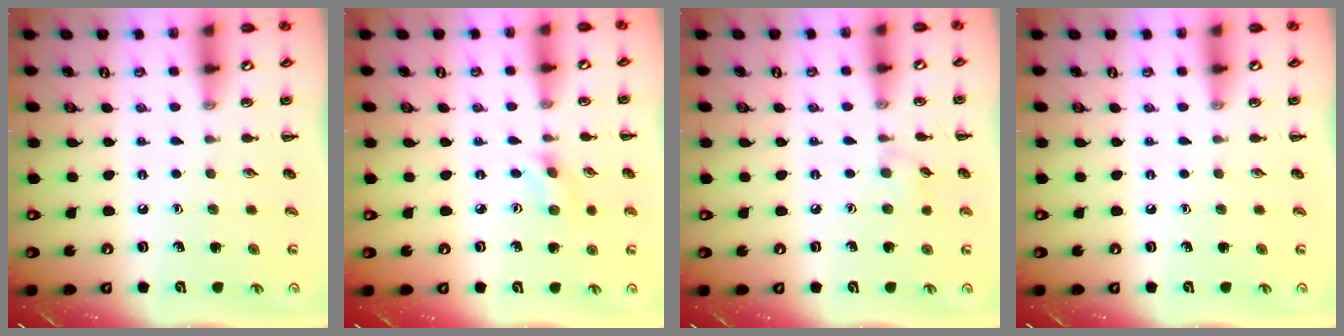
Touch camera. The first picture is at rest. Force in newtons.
{"total": 1.6, "press": 1.5, "slide": 0.5}
{"total": 5.1, "press": 4.7, "slide": 2.0}
{"total": 0.0}